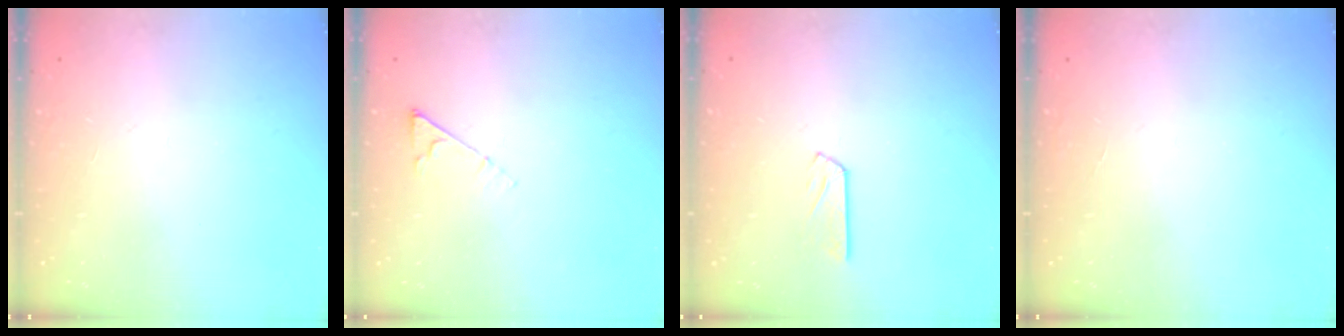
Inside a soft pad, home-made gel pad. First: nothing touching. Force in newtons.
{"total": 4.5, "press": 4.5, "slide": 0.5}
{"total": 4.9, "press": 4.8, "slide": 0.5}
{"total": 0.0}